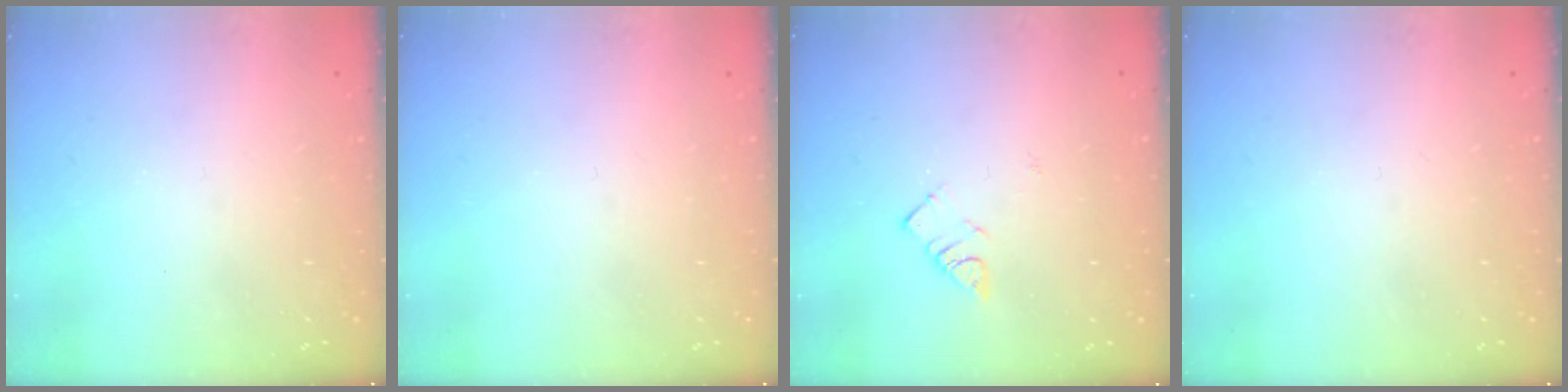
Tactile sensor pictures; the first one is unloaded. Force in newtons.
{"total": 0.0}
{"total": 3.6, "press": 3.5, "slide": 0.5}
{"total": 0.0}